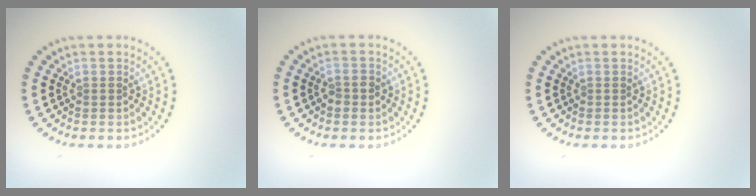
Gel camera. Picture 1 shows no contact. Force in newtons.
{"total": 1.3, "press": 1.3, "slide": 0.3}
{"total": 0.0}